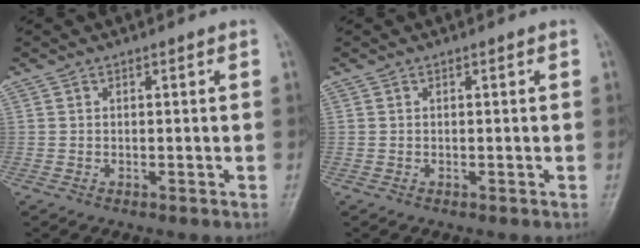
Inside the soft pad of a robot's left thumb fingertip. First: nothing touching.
{"total": 0.0}